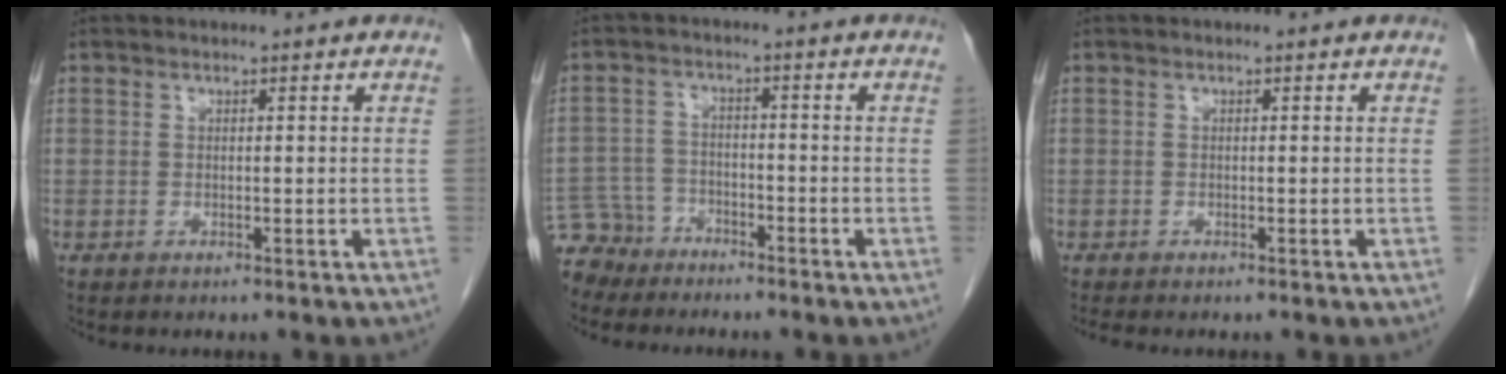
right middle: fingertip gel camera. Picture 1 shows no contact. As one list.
[{"total": 6.1, "force": [-5.7, 2.2, -0.3], "torque": [0.004, -0.003, -0.111]}, {"total": 1.2, "force": [-1.1, 0.1, 0.5], "torque": [-0.006, -0.001, -0.013]}]